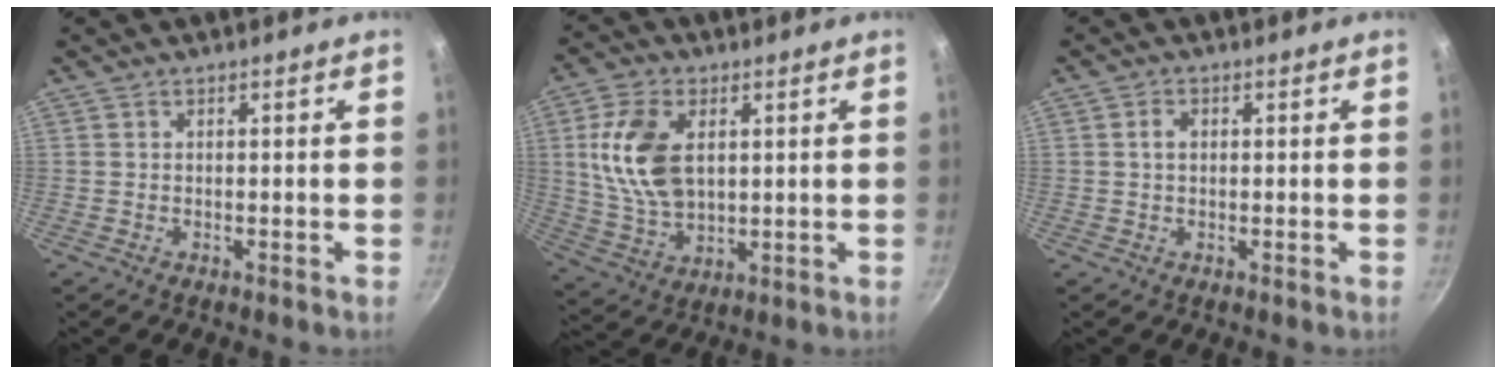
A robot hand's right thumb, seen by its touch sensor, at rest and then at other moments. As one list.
[{"total": 13.9, "force": [2.9, 8.6, 10.5], "torque": [-0.185, -0.014, 0.063]}, {"total": 1.9, "force": [0.3, 1.4, 1.3], "torque": [-0.019, 0.006, 0.004]}]